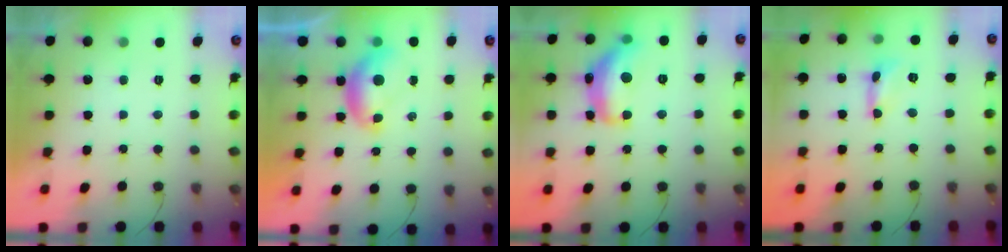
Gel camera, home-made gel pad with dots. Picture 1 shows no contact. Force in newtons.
{"total": 7.2, "press": 7.1, "slide": 0.7}
{"total": 16.3, "press": 16.3, "slide": 1.0}
{"total": 1.7, "press": 1.7, "slide": 0.1}